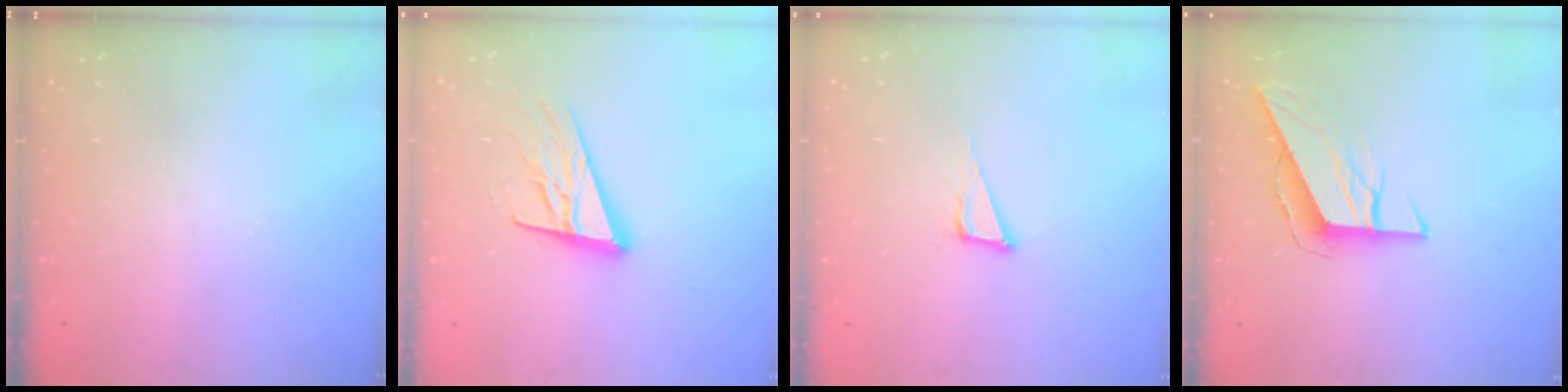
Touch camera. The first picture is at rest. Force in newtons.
{"total": 17.0, "press": 16.5, "slide": 4.2}
{"total": 5.5, "press": 4.7, "slide": 2.8}
{"total": 8.2, "press": 8.2, "slide": 0.3}